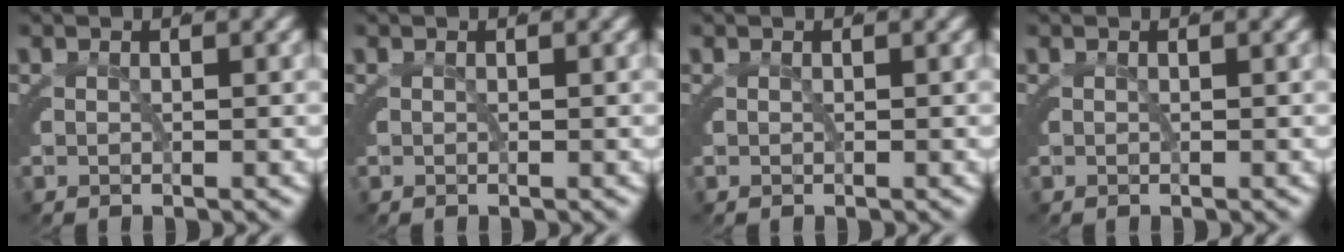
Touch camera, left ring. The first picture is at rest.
{"total": 0.0}
{"total": 0.0}
{"total": 0.0}